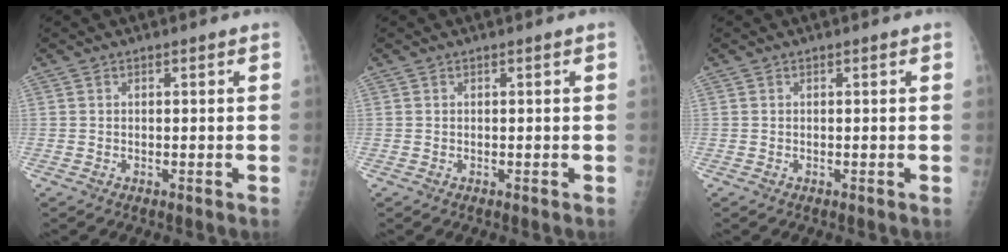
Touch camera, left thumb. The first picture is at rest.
{"total": 0.0}
{"total": 0.0}